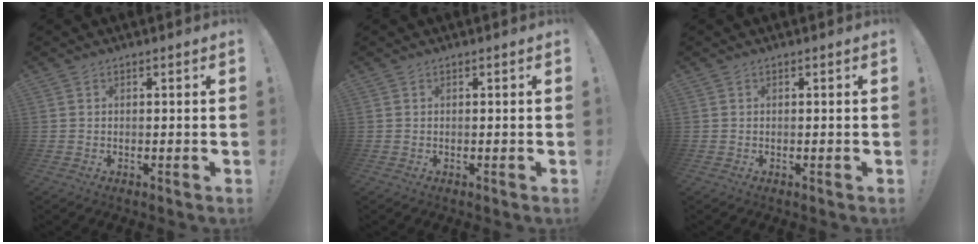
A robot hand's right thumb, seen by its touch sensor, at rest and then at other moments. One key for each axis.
{"total": 0.0}
{"total": 0.0}